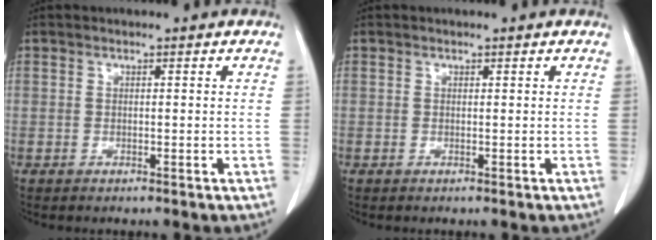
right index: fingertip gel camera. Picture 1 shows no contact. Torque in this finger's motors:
{"motor_torque": [-0.07, -0.03, -0.04, -0.01]}